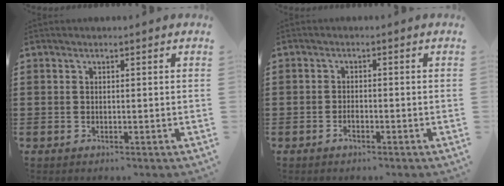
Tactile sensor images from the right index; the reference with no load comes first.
{"total": 1.3, "force": [-0.8, 0.5, 0.9], "torque": [-0.020, -0.006, -0.014]}